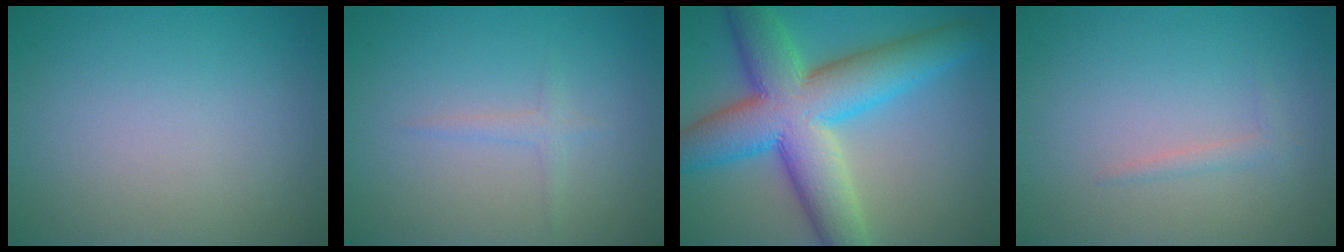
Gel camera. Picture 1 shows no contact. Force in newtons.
{"total": 1.1, "press": 1.1, "slide": 0.0}
{"total": 12.0, "press": 12.0, "slide": 0.5}
{"total": 1.0, "press": 1.0, "slide": 0.1}